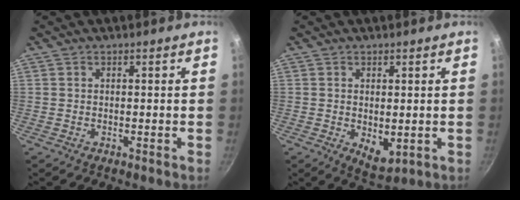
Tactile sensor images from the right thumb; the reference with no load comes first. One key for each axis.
{"total": 5.2, "fx": -0.2, "fy": 3.1, "fz": 4.2, "tx": -0.055, "ty": -0.015, "tz": 0.006}